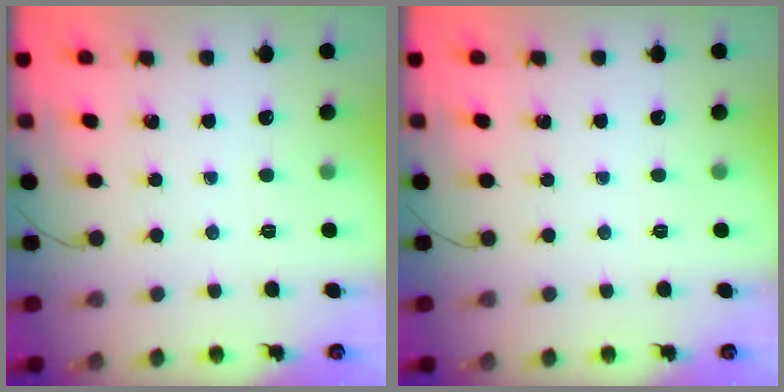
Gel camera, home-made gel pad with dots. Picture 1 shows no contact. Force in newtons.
{"total": 0.0}